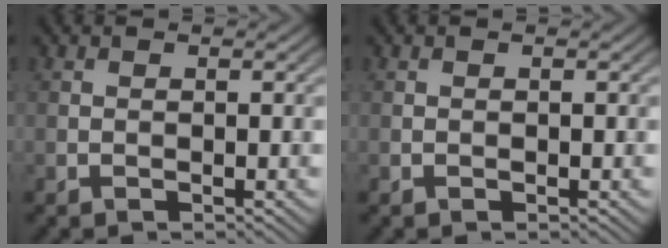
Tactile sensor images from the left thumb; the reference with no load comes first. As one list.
[{"total": 0.0}]